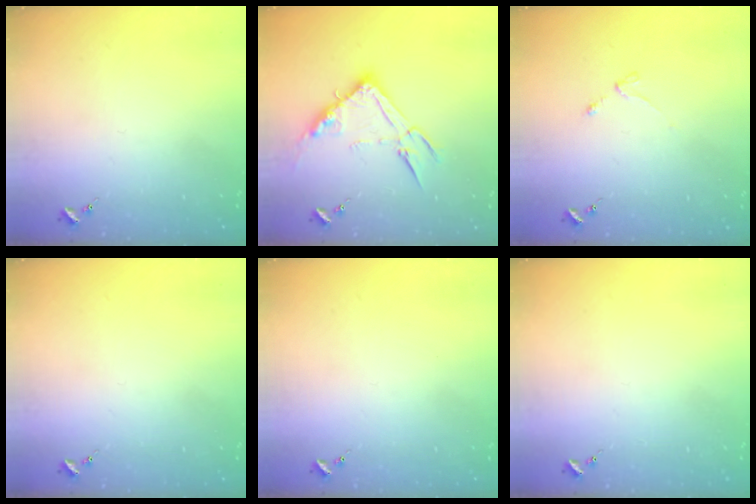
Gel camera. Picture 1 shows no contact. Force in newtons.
{"total": 13.8, "press": 13.8, "slide": 0.8}
{"total": 3.0, "press": 2.9, "slide": 0.5}
{"total": 0.0}
{"total": 0.0}
{"total": 0.0}